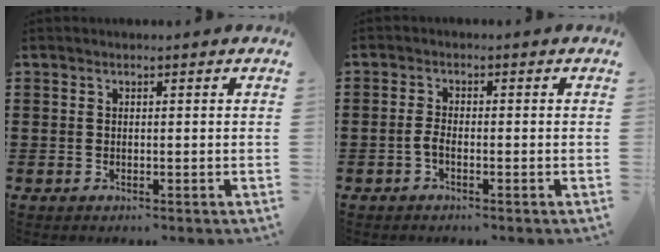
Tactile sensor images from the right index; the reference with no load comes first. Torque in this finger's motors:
{"motor_torque": [0.29, 0.26, 0.21, 0.05]}